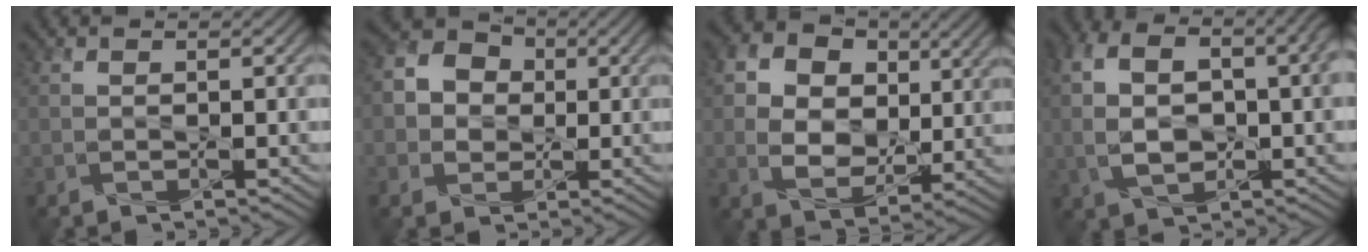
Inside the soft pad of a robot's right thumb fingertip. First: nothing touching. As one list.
[{"total": 6.4, "force": [0.4, 5.7, 3.0], "torque": [-0.079, 0.011, -0.006]}, {"total": 10.3, "force": [3.1, 7.6, 6.2], "torque": [-0.158, 0.007, 0.051]}, {"total": 11.3, "force": [0.2, 6.6, 9.2], "torque": [-0.194, 0.001, 0.006]}]